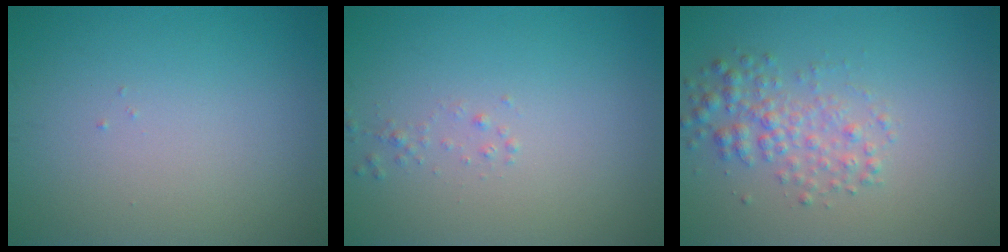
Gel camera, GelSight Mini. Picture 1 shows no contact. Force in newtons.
{"total": 0.7, "press": 0.6, "slide": 0.1}
{"total": 2.7, "press": 2.7, "slide": 0.0}